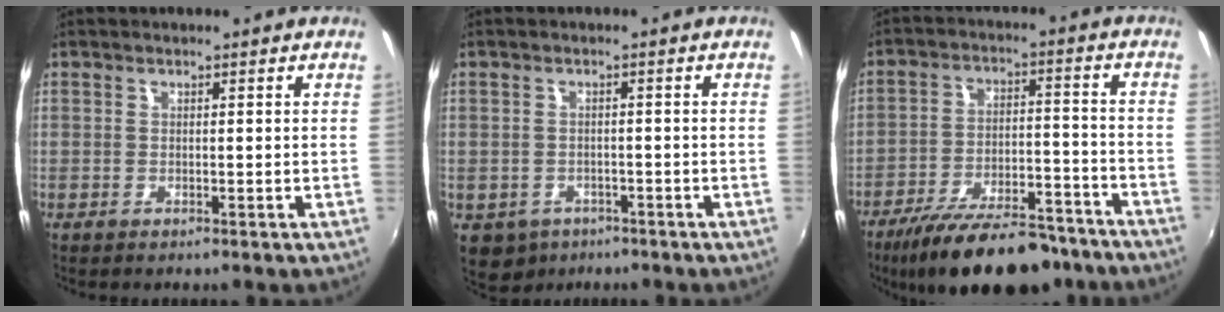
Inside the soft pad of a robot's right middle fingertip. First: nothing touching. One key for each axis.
{"total": 6.0, "fx": -3.2, "fy": 4.6, "fz": 2.1, "tx": -0.053, "ty": -0.014, "tz": -0.040}
{"total": 21.6, "fx": -17.4, "fy": 6.8, "fz": 10.9, "tx": -0.196, "ty": -0.021, "tz": -0.251}